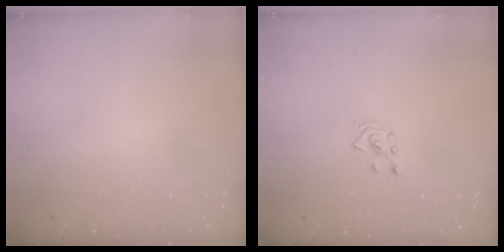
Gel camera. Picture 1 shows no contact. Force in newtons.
{"total": 2.6, "press": 2.4, "slide": 0.9}